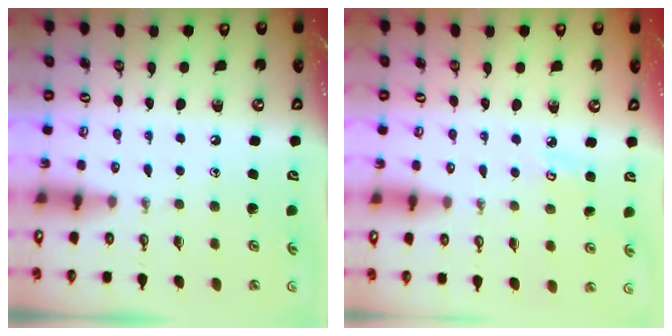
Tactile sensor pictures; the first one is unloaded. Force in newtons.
{"total": 3.6, "press": 3.5, "slide": 0.4}